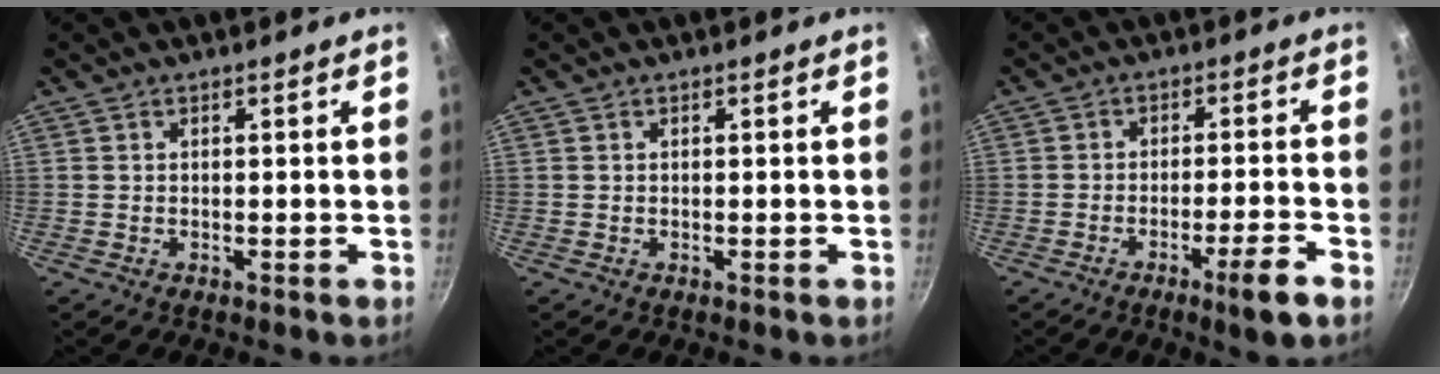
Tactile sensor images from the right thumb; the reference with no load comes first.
{"total": 0.0}
{"total": 6.6, "force": [-3.6, 0.4, 5.5], "torque": [-0.084, 0.024, -0.052]}